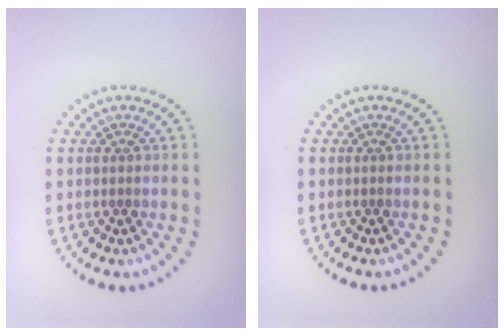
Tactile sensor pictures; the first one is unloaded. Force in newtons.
{"total": 0.0}